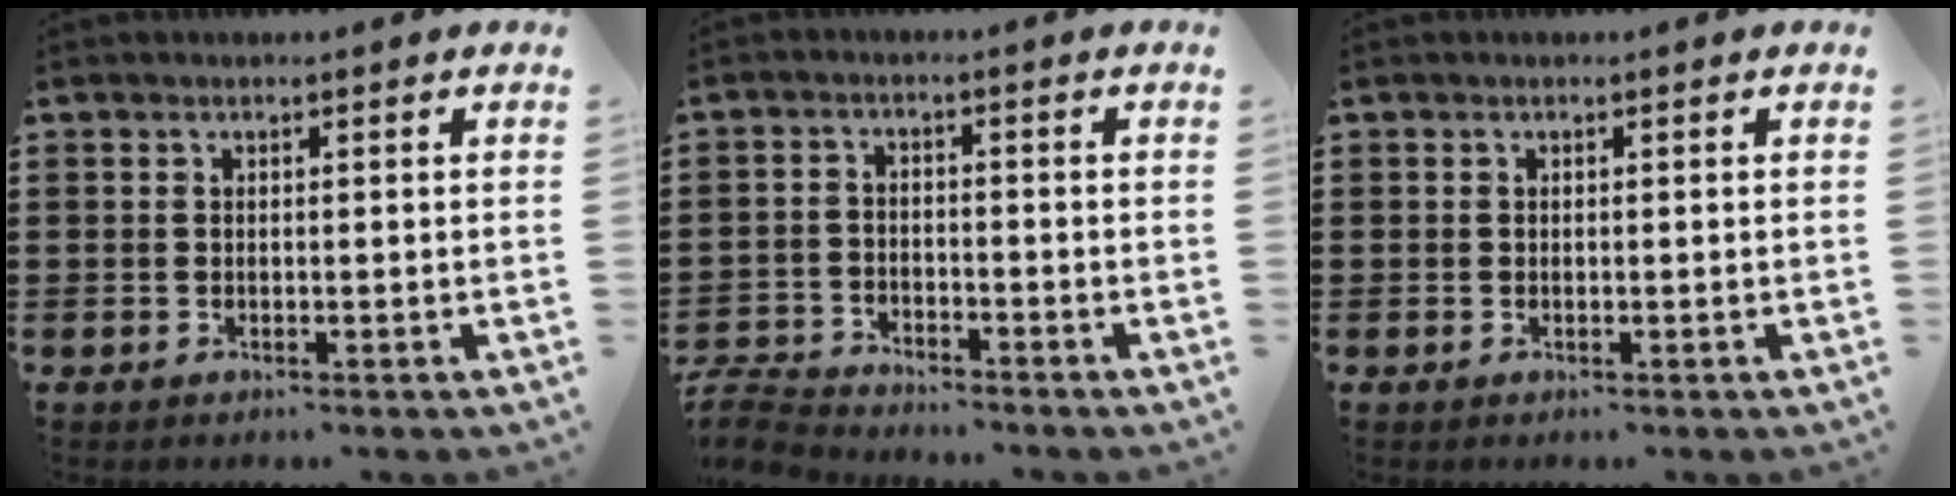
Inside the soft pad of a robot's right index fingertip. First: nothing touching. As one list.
[{"total": 4.4, "force": [-4.3, 0.5, 0.3], "torque": [-0.023, -0.002, -0.094]}, {"total": 0.0}]